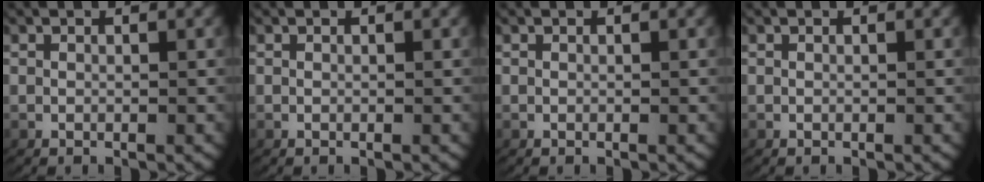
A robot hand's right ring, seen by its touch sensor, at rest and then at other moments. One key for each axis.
{"total": 0.0}
{"total": 0.0}
{"total": 0.0}